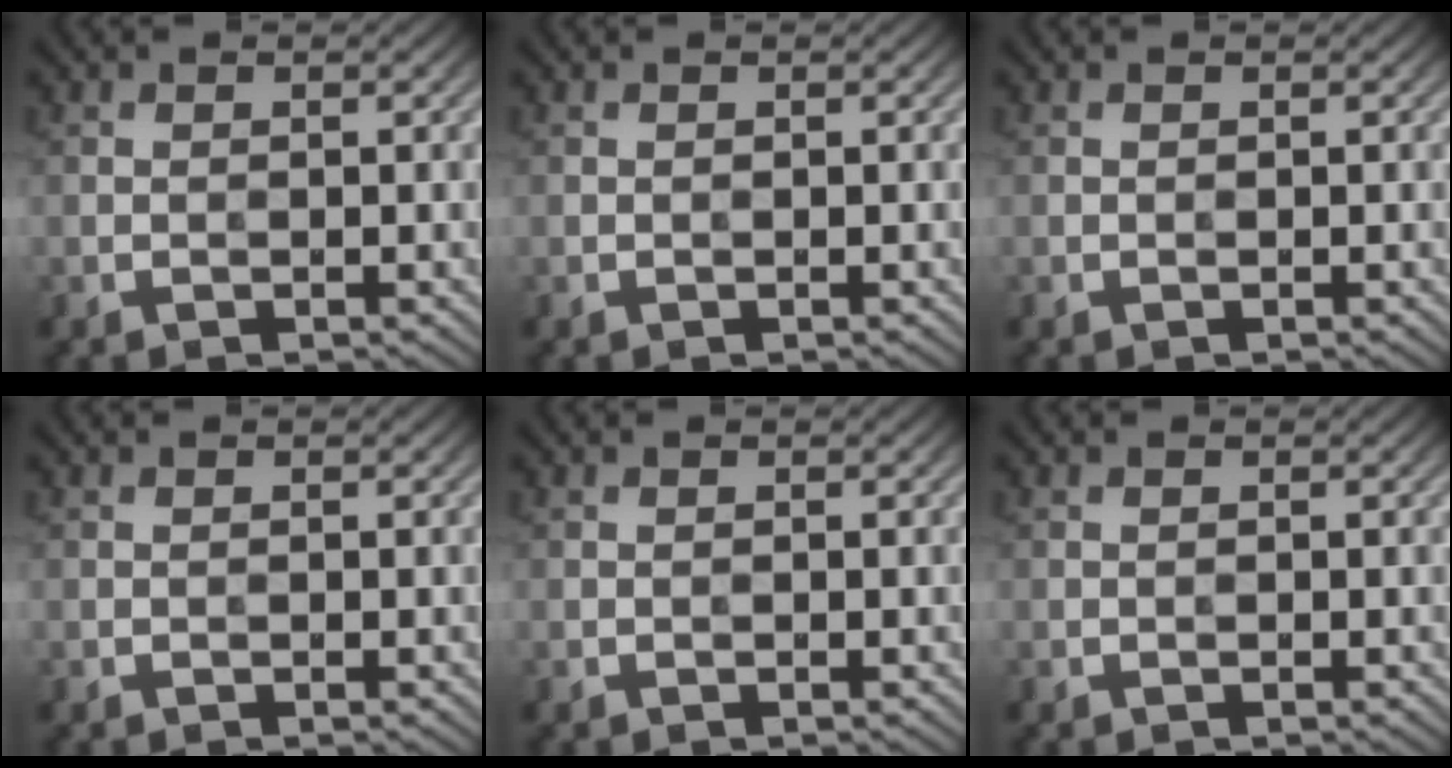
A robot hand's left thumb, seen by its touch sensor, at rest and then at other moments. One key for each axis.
{"total": 0.0}
{"total": 0.0}
{"total": 0.0}
{"total": 0.0}
{"total": 0.0}